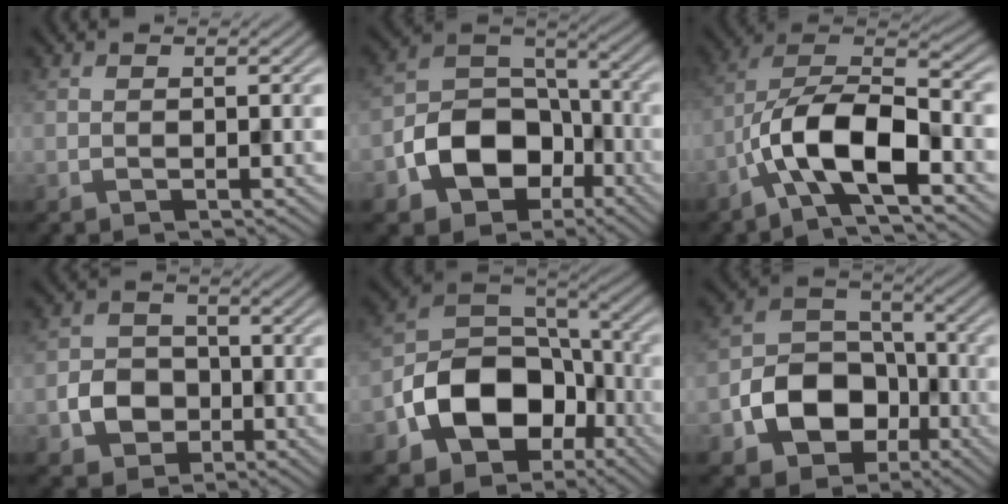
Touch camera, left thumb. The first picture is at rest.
{"total": 11.0, "force": [-4.7, 7.8, 6.2], "torque": [-0.127, -0.009, -0.098]}
{"total": 11.0, "force": [-4.8, 4.2, 8.9], "torque": [-0.172, 0.003, -0.100]}
{"total": 4.8, "force": [-1.7, 4.0, 2.0], "torque": [-0.039, -0.001, -0.039]}
{"total": 13.7, "force": [-5.2, 9.6, 8.2], "torque": [-0.168, -0.030, -0.107]}
{"total": 10.1, "force": [-4.1, 7.5, 5.4], "torque": [-0.109, -0.011, -0.084]}